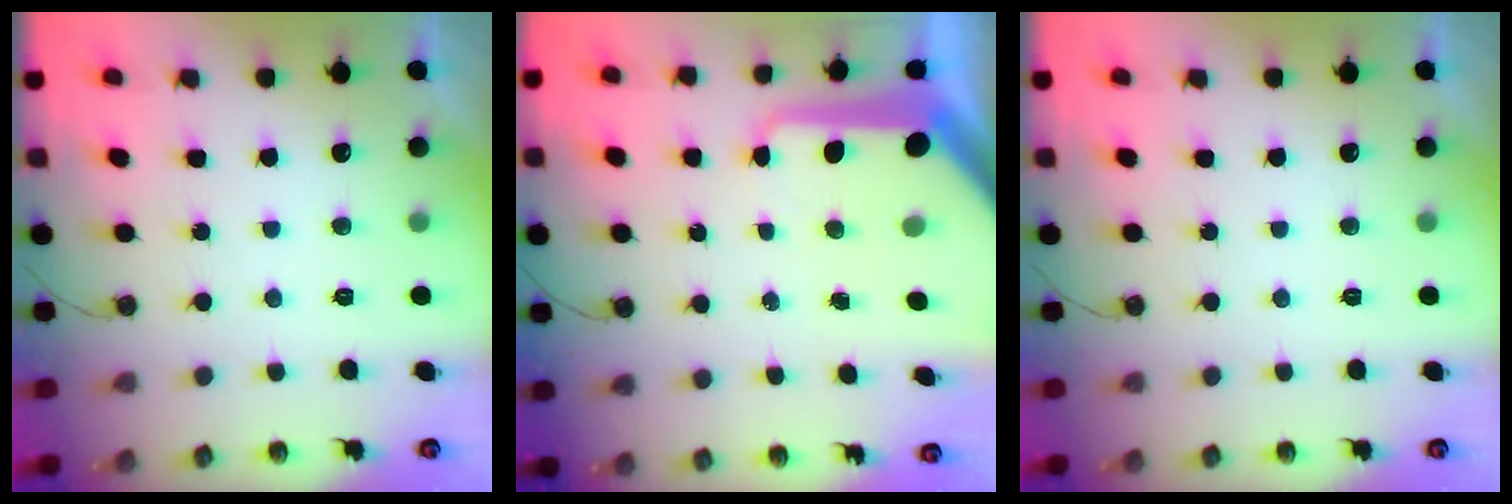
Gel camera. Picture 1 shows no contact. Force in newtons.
{"total": 16.4, "press": 16.3, "slide": 1.7}
{"total": 0.0}